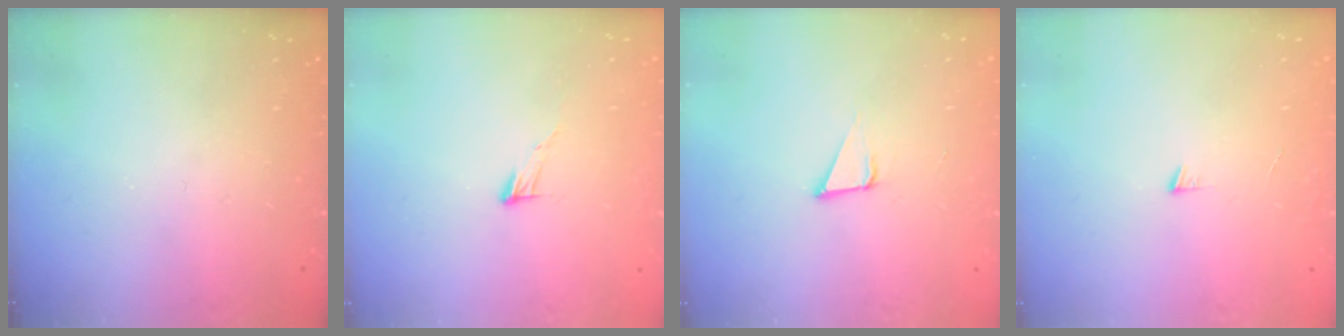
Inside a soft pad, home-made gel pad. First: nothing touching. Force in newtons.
{"total": 4.0, "press": 4.0, "slide": 0.3}
{"total": 3.7, "press": 3.1, "slide": 2.1}
{"total": 4.1, "press": 4.1, "slide": 0.4}